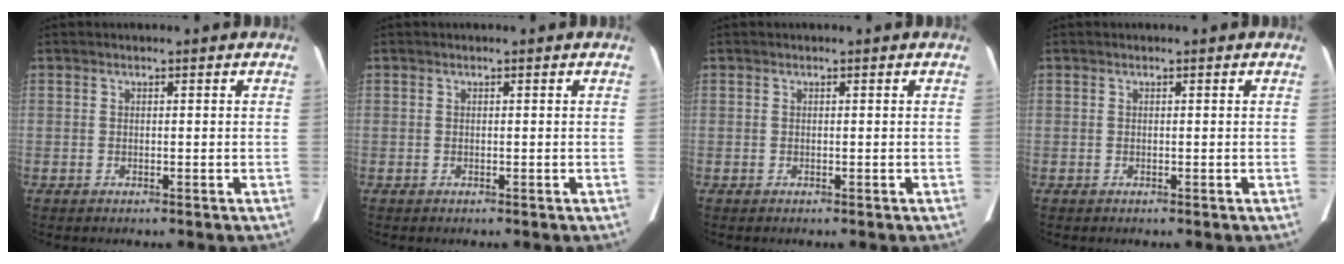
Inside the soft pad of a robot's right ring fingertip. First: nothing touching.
{"total": 0.0}
{"total": 0.0}
{"total": 0.0}